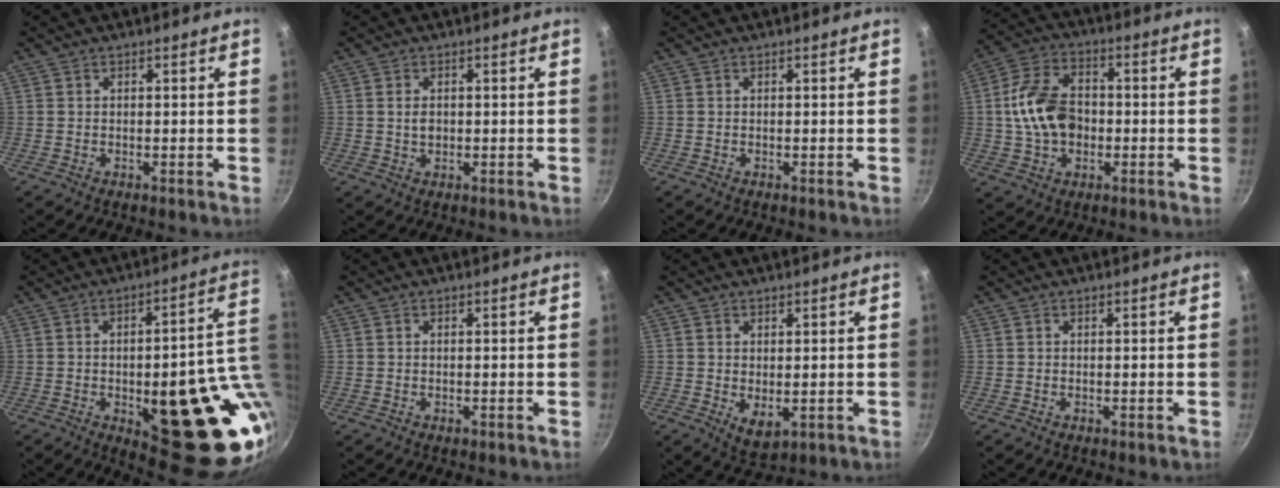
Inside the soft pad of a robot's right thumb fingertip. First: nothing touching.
{"total": 2.2, "force": [0.2, 1.5, 1.6], "torque": [-0.023, 0.001, 0.002]}
{"total": 0.0}
{"total": 12.9, "force": [-0.5, 9.0, 9.2], "torque": [-0.155, 0.024, -0.019]}
{"total": 25.5, "force": [-3.2, 10.2, 23.1], "torque": [-0.237, -0.007, -0.024]}
{"total": 0.5, "force": [-0.1, 0.4, 0.3], "torque": [-0.002, 0.001, -0.002]}
{"total": 4.5, "force": [0.1, 2.7, 3.6], "torque": [-0.052, -0.016, 0.010]}
{"total": 0.0}